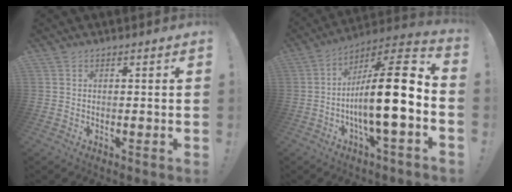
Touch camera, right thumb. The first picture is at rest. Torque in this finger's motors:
{"motor_torque": [0.95, 1.15, 1.45, -1.32, 0.32]}